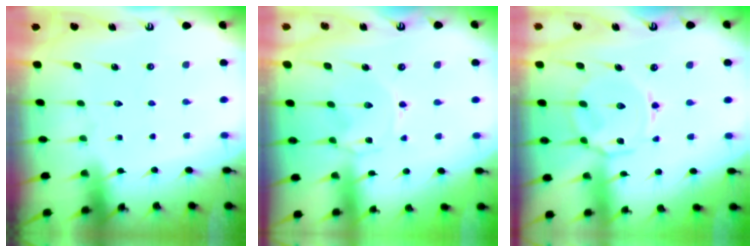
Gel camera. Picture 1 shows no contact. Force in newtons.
{"total": 0.0}
{"total": 7.1, "press": 7.1, "slide": 0.6}